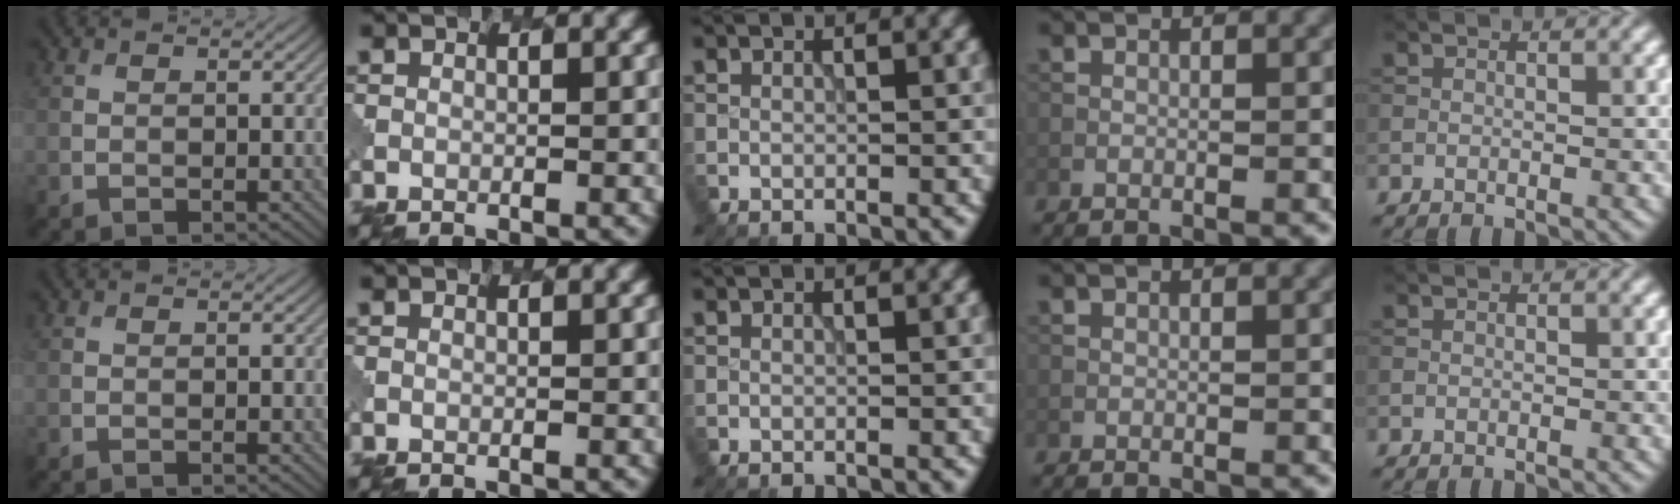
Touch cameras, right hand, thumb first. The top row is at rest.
{}